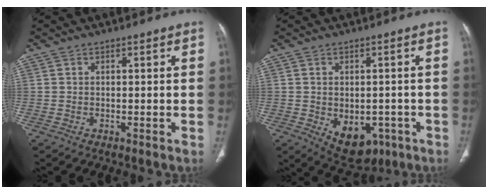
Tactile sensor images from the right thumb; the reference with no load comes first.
{"total": 9.8, "force": [-3.6, 6.6, 6.3], "torque": [-0.065, 0.009, -0.032]}